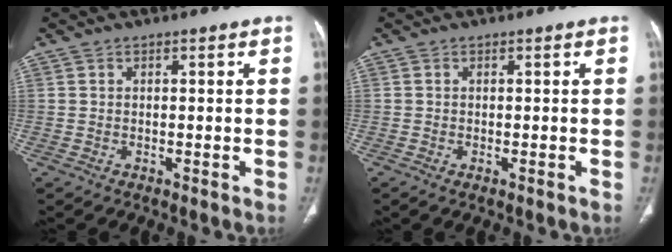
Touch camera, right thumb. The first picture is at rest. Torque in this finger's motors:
{"motor_torque": [2.48, 2.28, -0.22, -0.15, 0.06]}